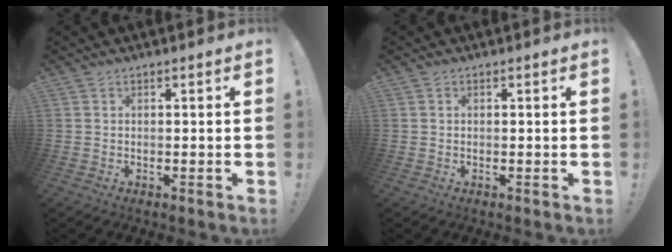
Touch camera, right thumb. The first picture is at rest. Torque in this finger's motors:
{"motor_torque": [0.11, 0.00, -0.01, 0.22, 0.03]}